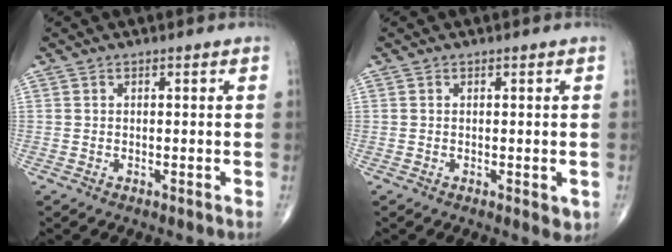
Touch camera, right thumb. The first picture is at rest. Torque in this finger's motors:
{"motor_torque": [0.34, 0.47, -0.11, -0.03, 0.05]}